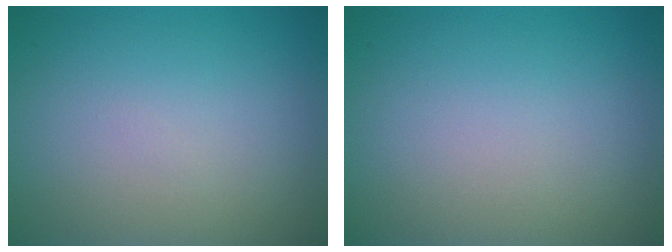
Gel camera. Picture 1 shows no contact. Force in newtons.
{"total": 0.0}